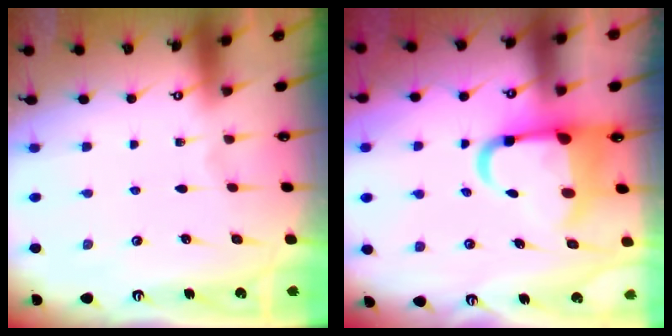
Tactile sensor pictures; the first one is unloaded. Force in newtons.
{"total": 9.7, "press": 9.4, "slide": 2.3}